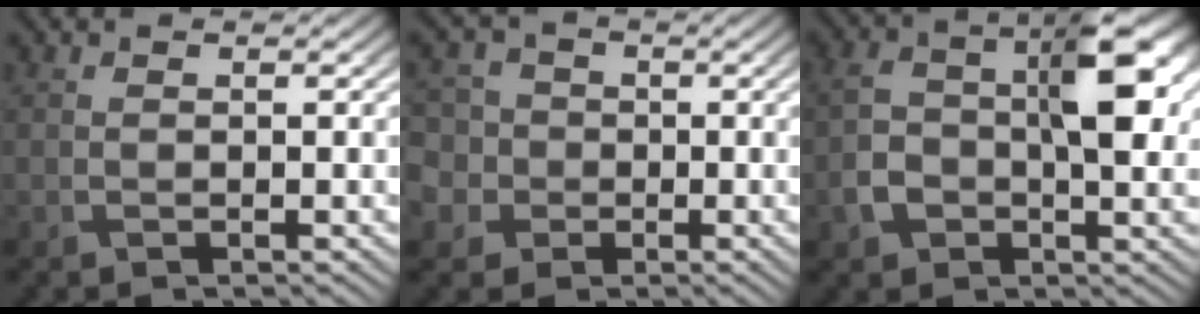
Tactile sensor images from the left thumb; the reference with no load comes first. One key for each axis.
{"total": 7.4, "fx": -0.6, "fy": 6.9, "fz": 2.6, "tx": -0.095, "ty": 0.013, "tz": -0.049}
{"total": 9.4, "fx": -0.4, "fy": 5.7, "fz": 7.5, "tx": -0.143, "ty": 0.005, "tz": -0.010}